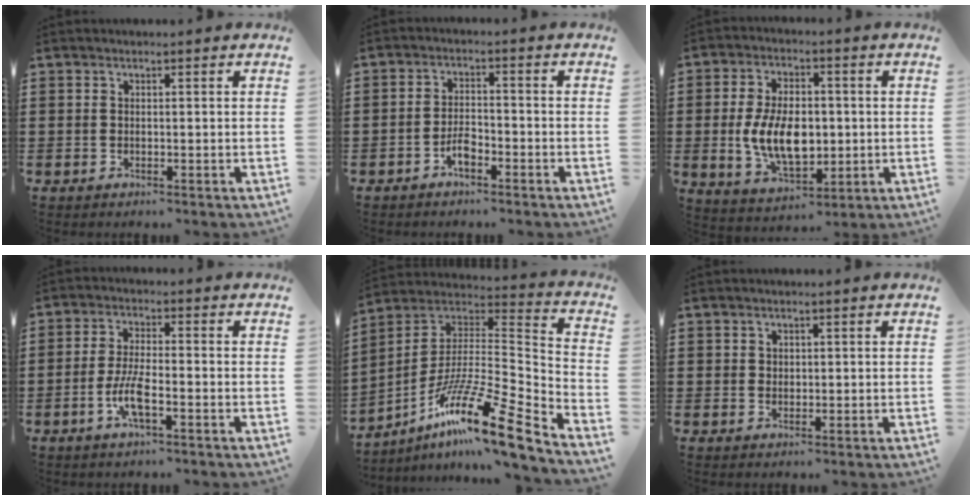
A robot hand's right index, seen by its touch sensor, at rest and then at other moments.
{"total": 3.2, "force": [-2.1, 1.2, 2.1], "torque": [-0.049, 0.001, -0.042]}
{"total": 10.0, "force": [-0.8, 6.0, 8.0], "torque": [-0.169, 0.004, -0.019]}
{"total": 5.3, "force": [-2.2, 1.1, 4.7], "torque": [-0.107, -0.010, -0.045]}
{"total": 16.3, "force": [-10.4, 2.4, 12.3], "torque": [-0.226, 0.007, -0.192]}
{"total": 2.5, "force": [0.7, 2.3, 0.7], "torque": [-0.023, 0.011, 0.010]}